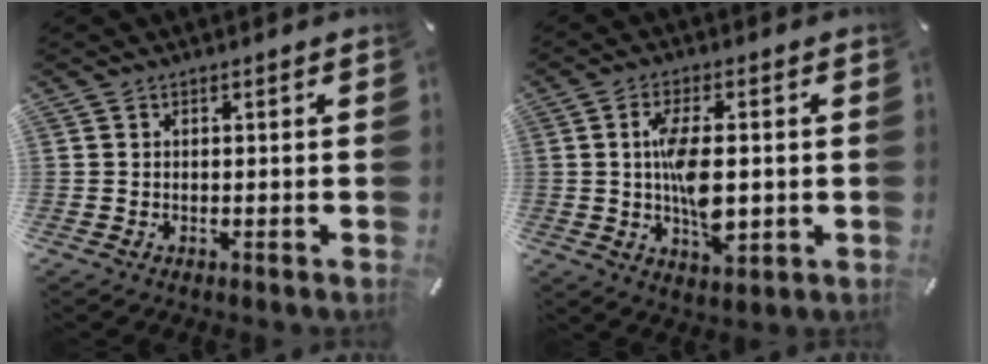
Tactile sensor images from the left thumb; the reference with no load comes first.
{"total": 10.5, "force": [-0.2, 5.0, 9.2], "torque": [-0.186, -0.004, -0.005]}